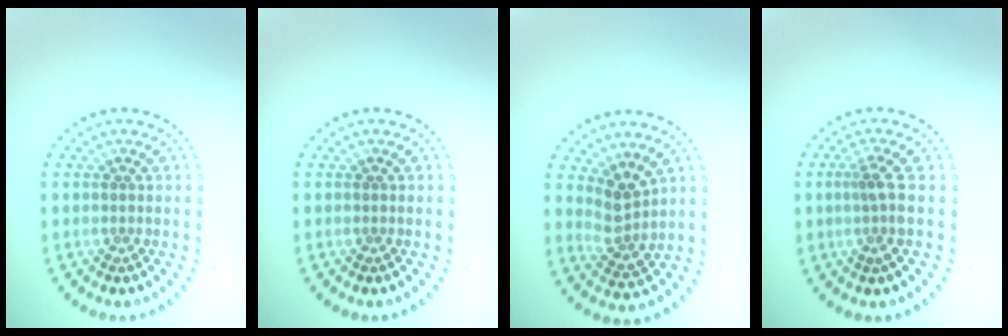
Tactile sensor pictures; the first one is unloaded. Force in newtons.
{"total": 0.0}
{"total": 2.8, "press": 2.1, "slide": 1.9}
{"total": 2.0, "press": 1.4, "slide": 1.4}